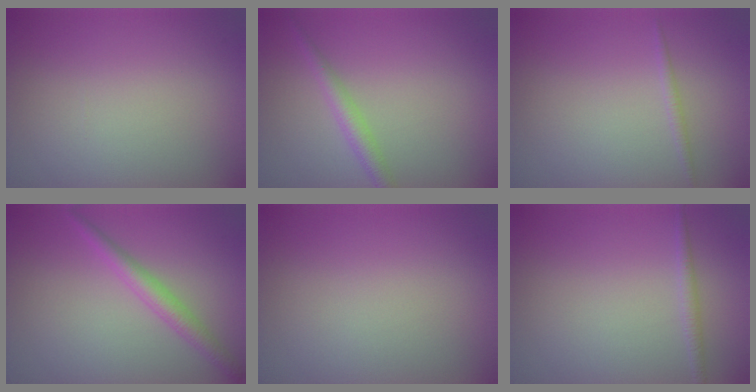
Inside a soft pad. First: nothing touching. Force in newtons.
{"total": 2.1, "press": 2.1, "slide": 0.1}
{"total": 0.8, "press": 0.8, "slide": 0.0}
{"total": 2.4, "press": 2.4, "slide": 0.1}
{"total": 0.0}
{"total": 1.1, "press": 1.1, "slide": 0.1}